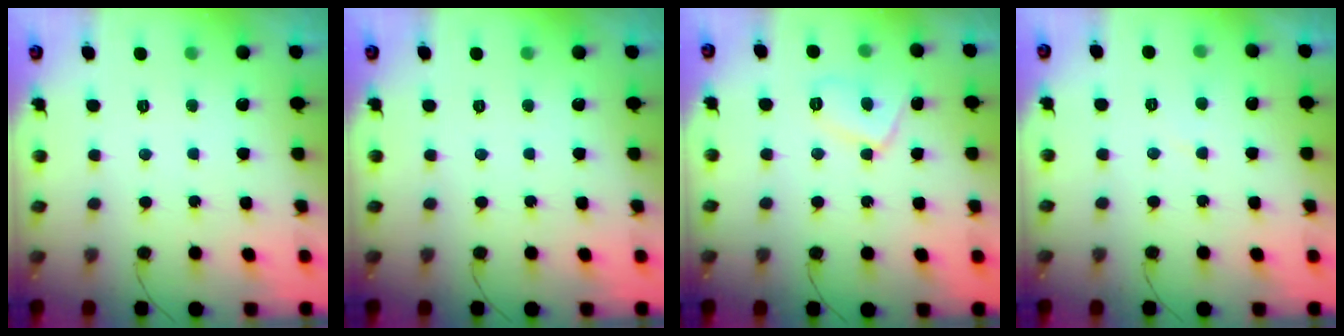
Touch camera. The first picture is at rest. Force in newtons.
{"total": 0.0}
{"total": 7.7, "press": 7.7, "slide": 0.7}
{"total": 2.7, "press": 2.6, "slide": 0.5}